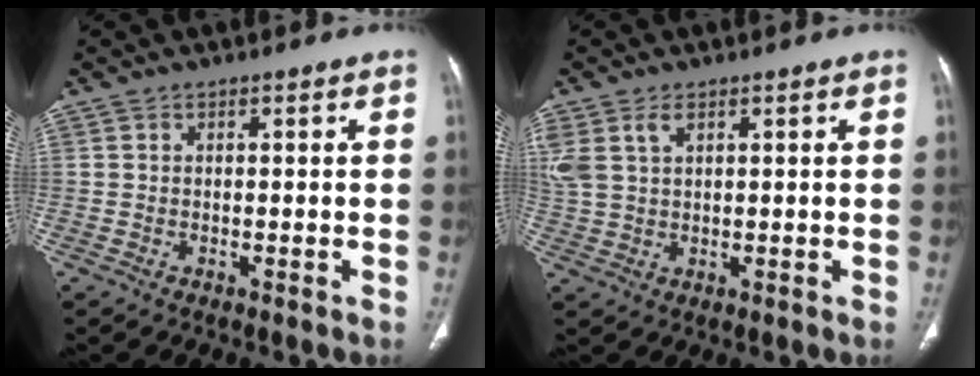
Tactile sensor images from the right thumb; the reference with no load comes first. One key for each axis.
{"total": 5.7, "fx": 2.6, "fy": 3.2, "fz": 3.9, "tx": -0.099, "ty": 0.007, "tz": 0.060}